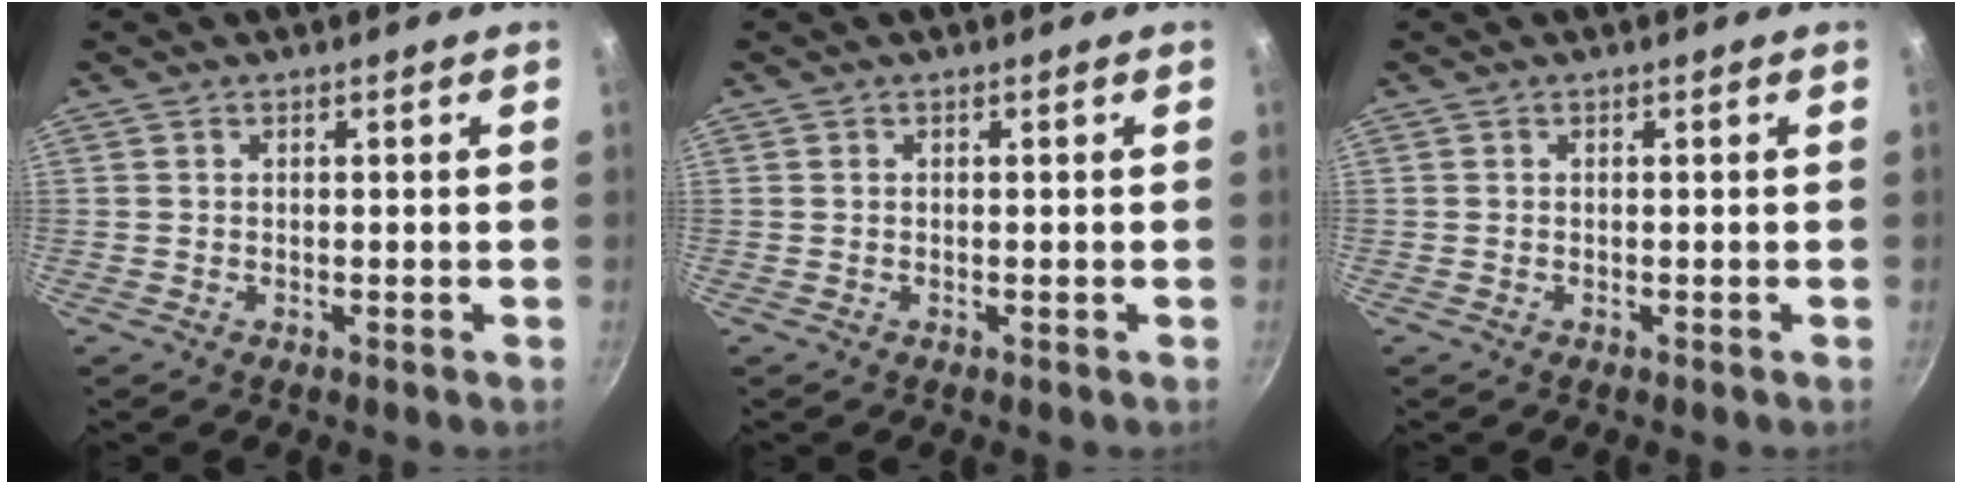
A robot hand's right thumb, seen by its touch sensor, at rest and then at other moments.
{"total": 0.0}
{"total": 0.0}